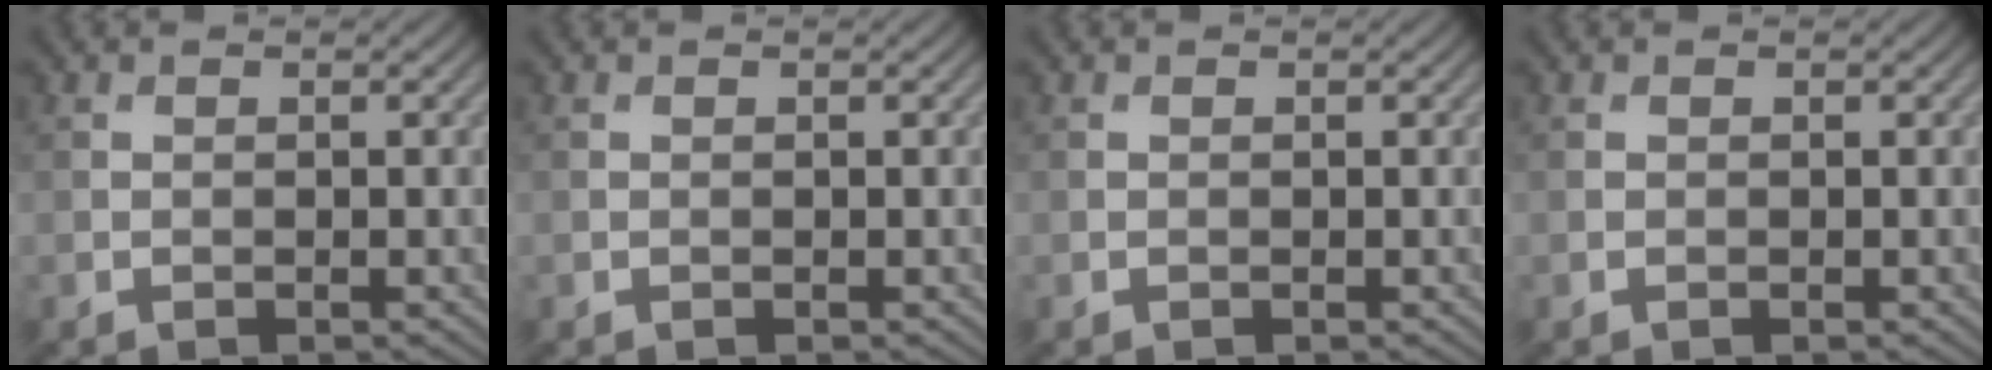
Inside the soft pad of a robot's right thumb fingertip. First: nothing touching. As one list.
[{"total": 0.0}, {"total": 0.0}, {"total": 0.0}]